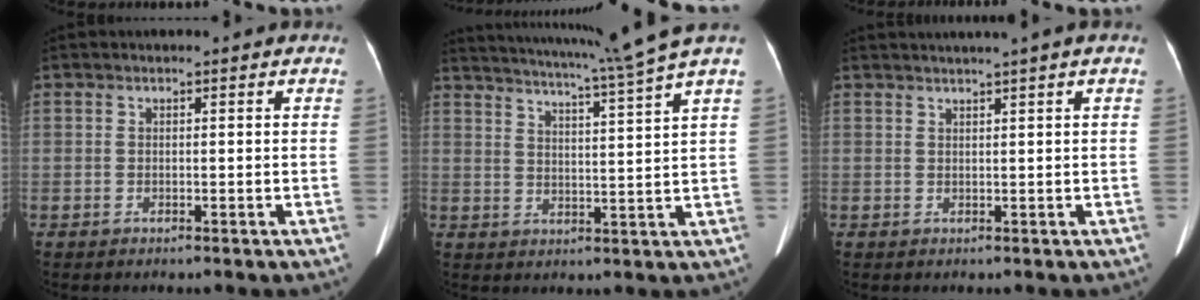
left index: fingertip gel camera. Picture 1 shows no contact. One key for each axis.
{"total": 13.2, "fx": 11.2, "fy": -3.2, "fz": 6.4, "tx": -0.112, "ty": -0.036, "tz": 0.156}
{"total": 3.0, "fx": 2.4, "fy": -0.8, "fz": 1.6, "tx": -0.015, "ty": 0.018, "tz": 0.042}